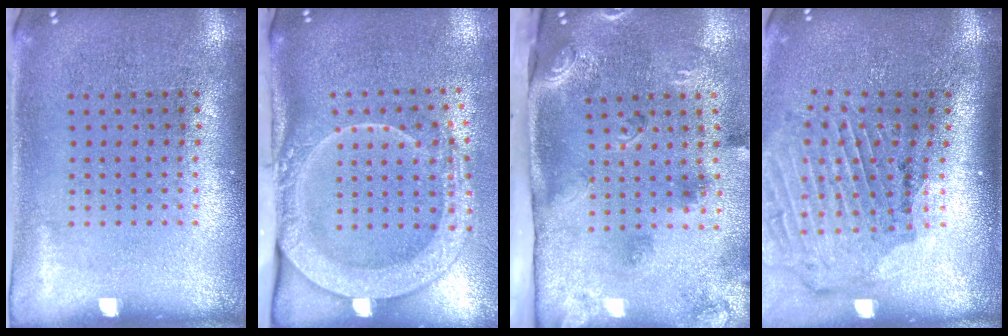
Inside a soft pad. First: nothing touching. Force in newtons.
{"total": 2.8, "press": 2.2, "slide": 1.8}
{"total": 3.3, "press": 2.0, "slide": 2.6}
{"total": 2.0, "press": 1.9, "slide": 0.6}